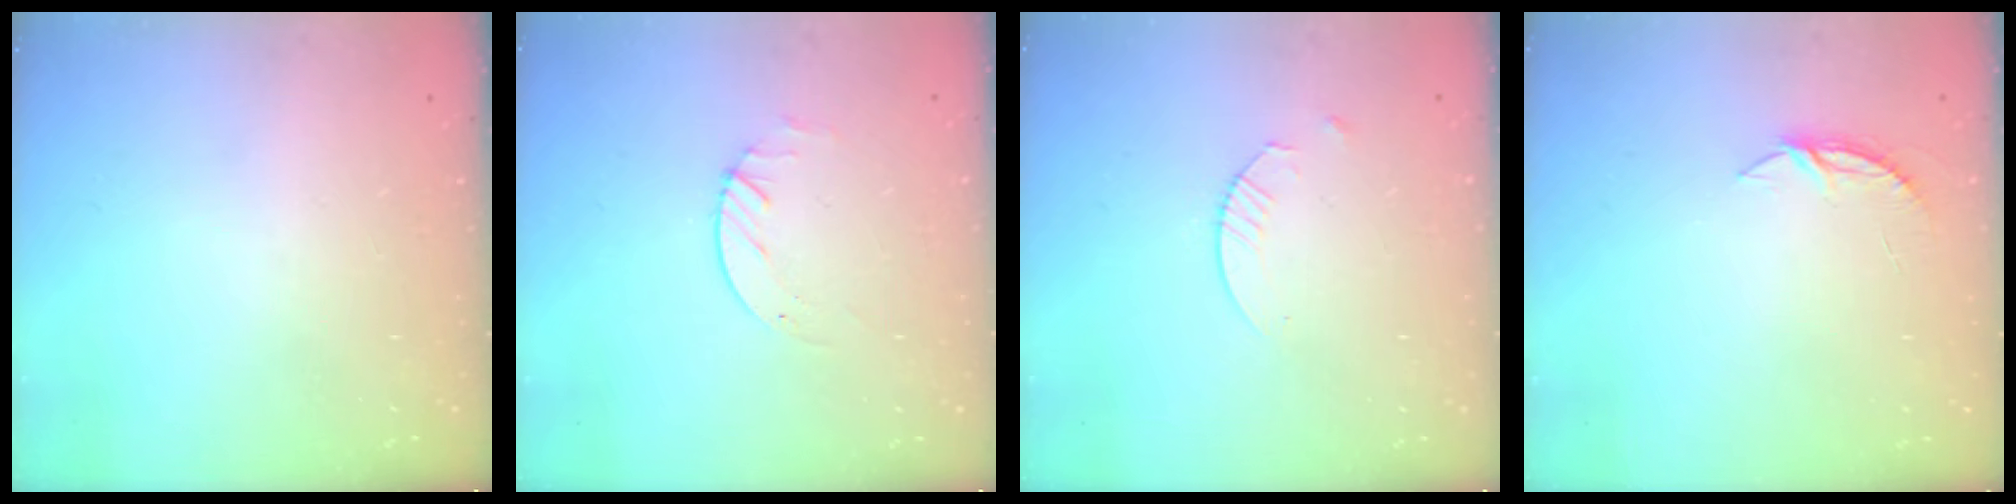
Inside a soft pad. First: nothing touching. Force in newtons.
{"total": 1.7, "press": 1.7, "slide": 0.2}
{"total": 2.4, "press": 2.4, "slide": 0.3}
{"total": 3.7, "press": 3.6, "slide": 0.4}